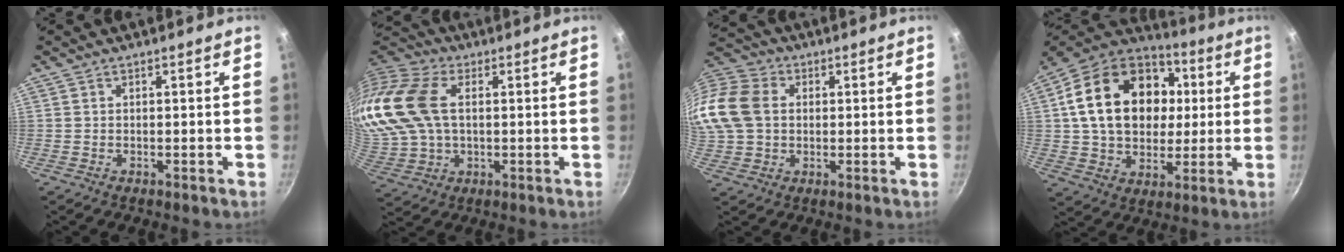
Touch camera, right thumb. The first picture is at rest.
{"total": 20.7, "force": [3.9, 14.3, 14.5], "torque": [-0.330, 0.016, 0.073]}
{"total": 20.8, "force": [2.9, 16.7, 12.0], "torque": [-0.288, 0.037, 0.044]}
{"total": 24.7, "force": [4.2, 18.1, 16.2], "torque": [-0.257, 0.022, 0.070]}